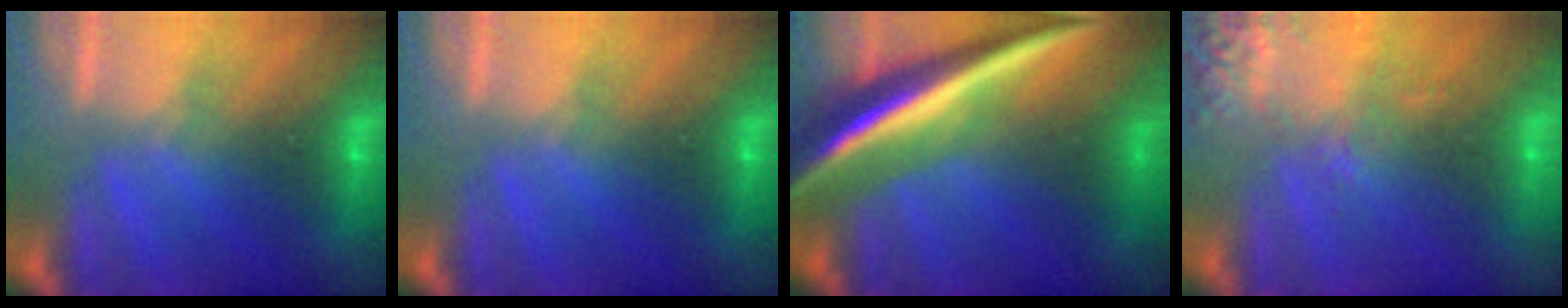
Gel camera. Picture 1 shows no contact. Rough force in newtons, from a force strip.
{"total": 0.0}
{"total": 7.1}
{"total": 2.6}